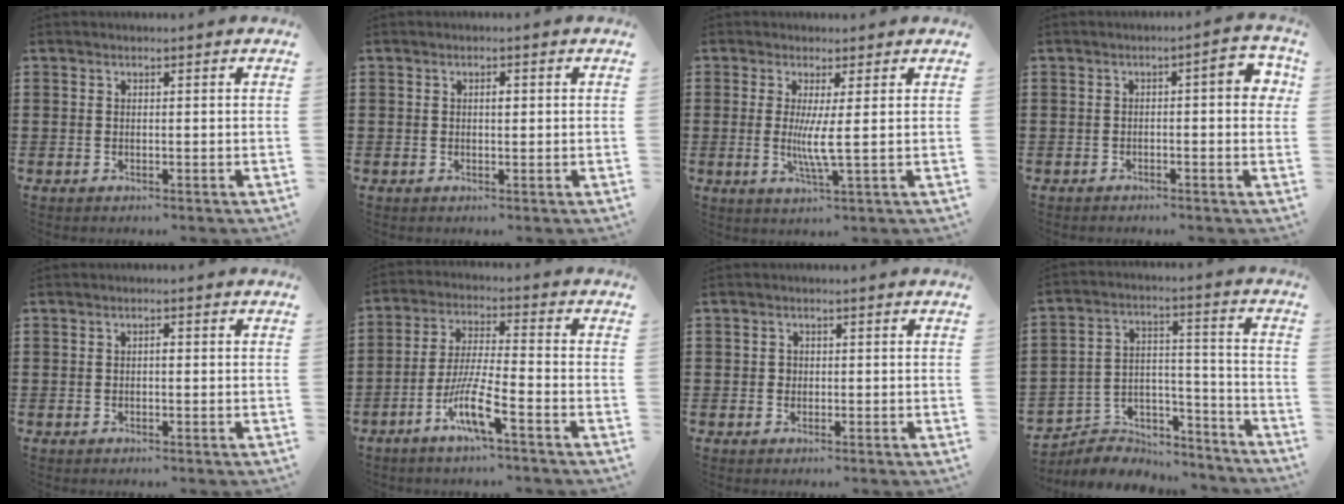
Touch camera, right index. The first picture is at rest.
{"total": 1.2, "force": [0.2, 0.5, 1.1], "torque": [-0.023, 0.001, 0.002]}
{"total": 4.8, "force": [0.2, -0.2, 4.8], "torque": [-0.091, -0.011, 0.002]}
{"total": 4.2, "force": [-0.3, 0.9, 4.1], "torque": [-0.049, -0.003, -0.013]}
{"total": 0.9, "force": [-0.2, 0.3, 0.8], "torque": [-0.016, -0.002, -0.003]}
{"total": 8.6, "force": [-5.0, 1.0, 6.9], "torque": [-0.154, -0.012, -0.099]}
{"total": 0.8, "force": [0.1, 0.8, 0.3], "torque": [-0.008, 0.003, 0.001]}
{"total": 4.8, "force": [-4.0, 2.6, 0.3], "torque": [-0.010, 0.014, -0.082]}